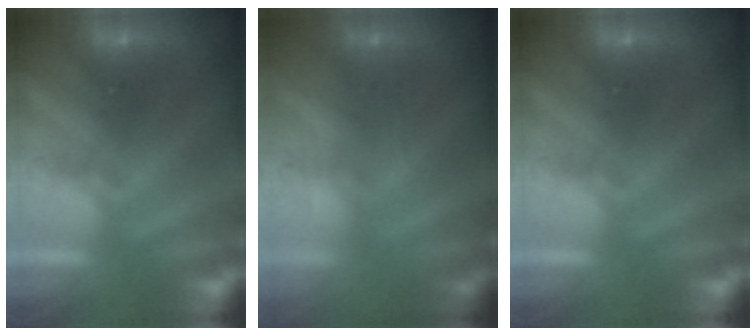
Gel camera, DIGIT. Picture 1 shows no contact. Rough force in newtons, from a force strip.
{"total": 2.9}
{"total": 0.0}